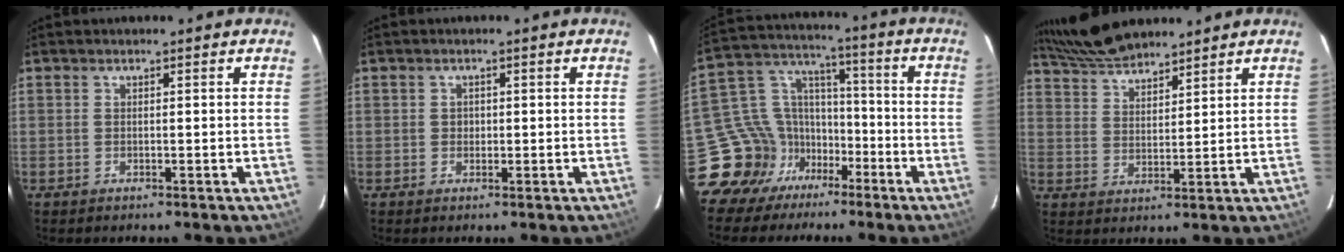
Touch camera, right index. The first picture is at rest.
{"total": 1.0, "force": [-0.1, 1.0, 0.1], "torque": [0.002, 0.002, -0.001]}
{"total": 13.3, "force": [-7.9, 10.4, 2.8], "torque": [-0.071, 0.058, -0.132]}
{"total": 9.2, "force": [8.4, 1.6, 3.2], "torque": [-0.075, 0.022, 0.155]}